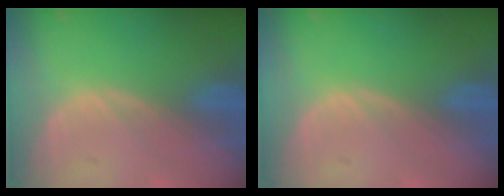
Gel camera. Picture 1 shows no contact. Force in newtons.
{"total": 0.0}